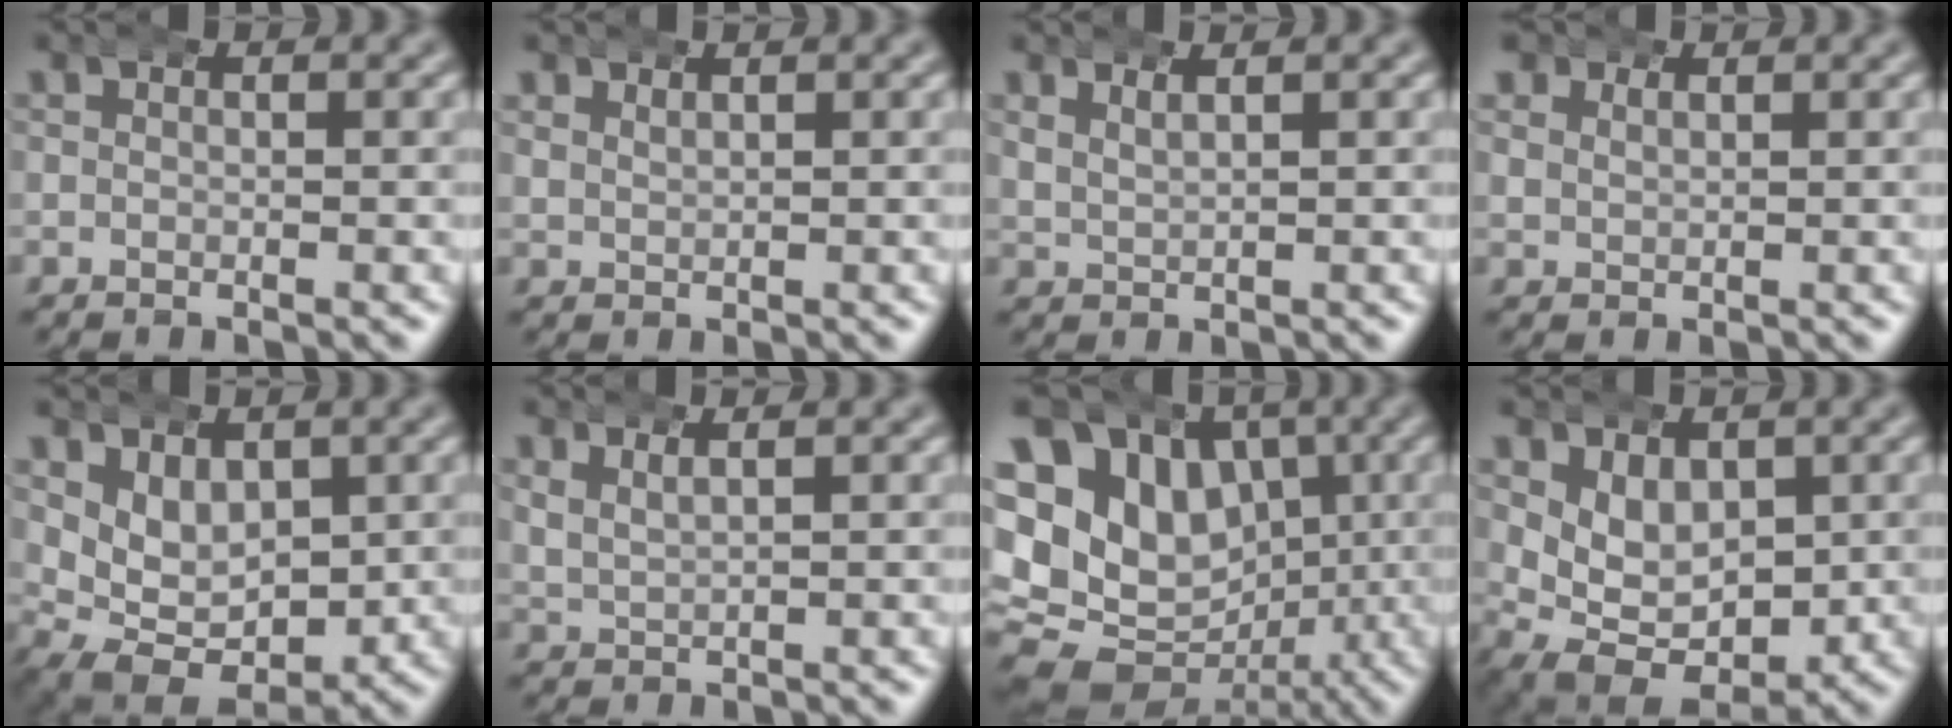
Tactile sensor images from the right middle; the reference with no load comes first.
{"total": 1.2, "force": [1.1, 0.5, 0.2], "torque": [-0.002, 0.003, 0.022]}
{"total": 1.4, "force": [1.2, 0.4, 0.4], "torque": [-0.006, 0.003, 0.027]}
{"total": 1.6, "force": [1.1, 1.1, 0.2], "torque": [-0.015, -0.003, 0.024]}
{"total": 8.9, "force": [-0.7, 7.4, 5.0], "torque": [-0.100, -0.041, -0.009]}
{"total": 1.8, "force": [1.4, 1.0, 0.7], "torque": [-0.015, 0.004, 0.027]}
{"total": 17.9, "force": [-0.3, 15.5, 8.9], "torque": [-0.183, -0.047, -0.008]}
{"total": 9.6, "force": [-1.6, 7.8, 5.5], "torque": [-0.109, -0.048, -0.019]}